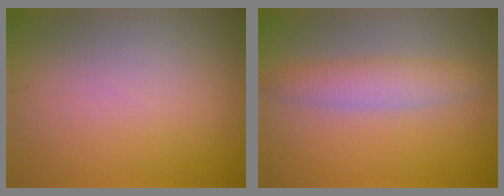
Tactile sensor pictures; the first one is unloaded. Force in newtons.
{"total": 3.3, "press": 3.3, "slide": 0.1}